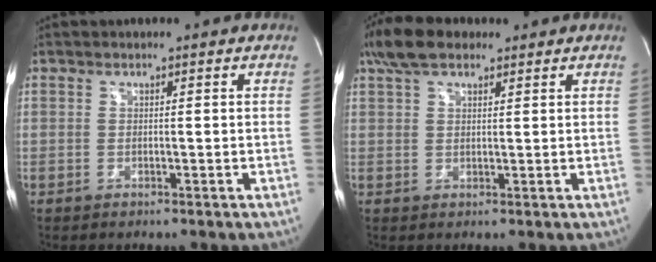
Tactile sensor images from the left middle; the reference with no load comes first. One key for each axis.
{"total": 6.5, "fx": 4.6, "fy": 2.7, "fz": 3.7, "tx": -0.082, "ty": 0.029, "tz": 0.088}